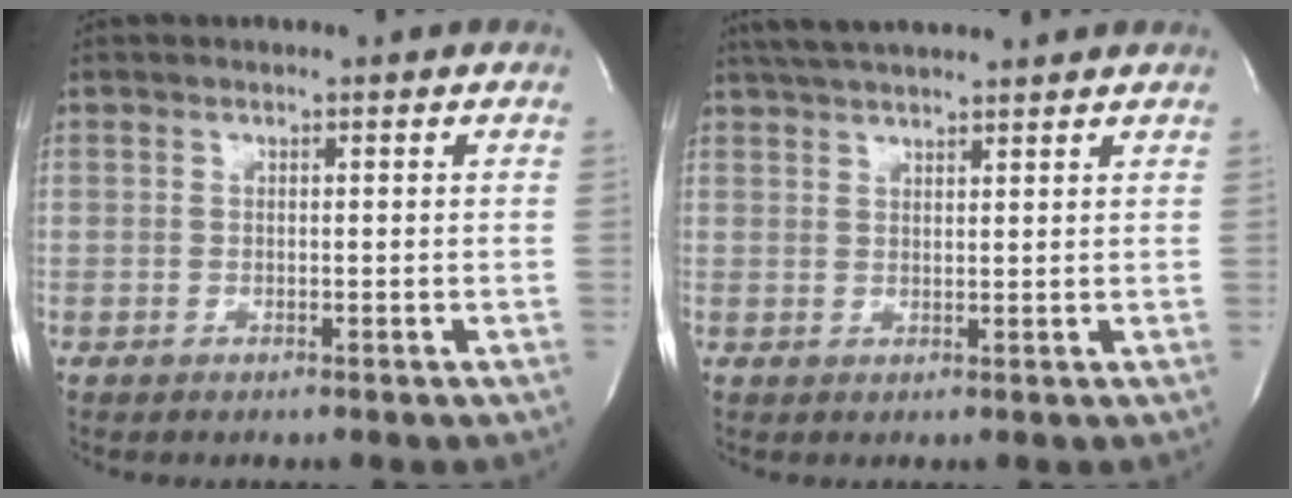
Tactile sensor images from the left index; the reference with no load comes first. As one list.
[{"total": 8.6, "force": [7.7, 0.5, 3.8], "torque": [-0.069, 0.037, 0.118]}]